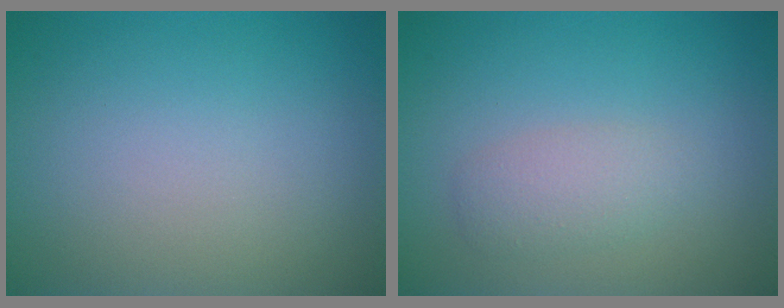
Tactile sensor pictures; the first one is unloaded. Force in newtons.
{"total": 2.1, "press": 2.1, "slide": 0.1}